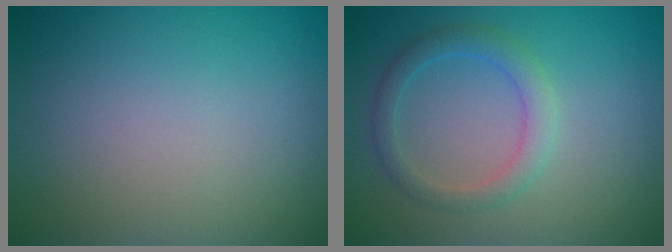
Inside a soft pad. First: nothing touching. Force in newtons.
{"total": 2.3, "press": 2.3, "slide": 0.1}